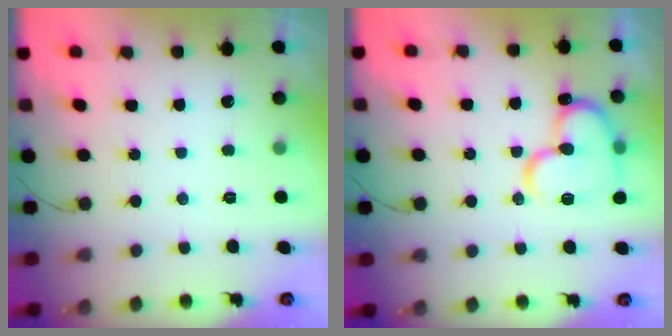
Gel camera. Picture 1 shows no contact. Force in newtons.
{"total": 16.7, "press": 16.6, "slide": 2.3}